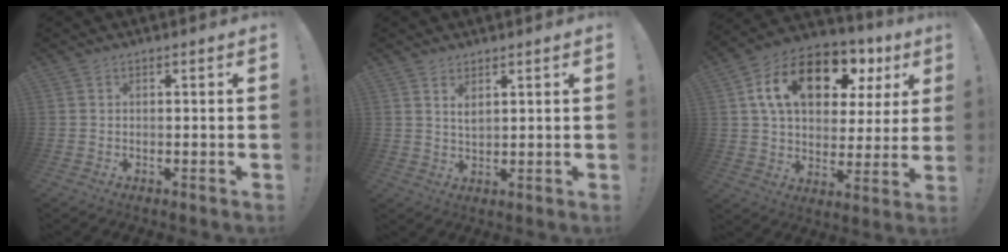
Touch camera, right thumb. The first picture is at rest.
{"total": 2.8, "force": [1.9, 0.7, 1.9], "torque": [-0.021, -0.019, 0.030]}
{"total": 19.3, "force": [8.9, 11.0, 13.1], "torque": [-0.217, -0.030, 0.153]}